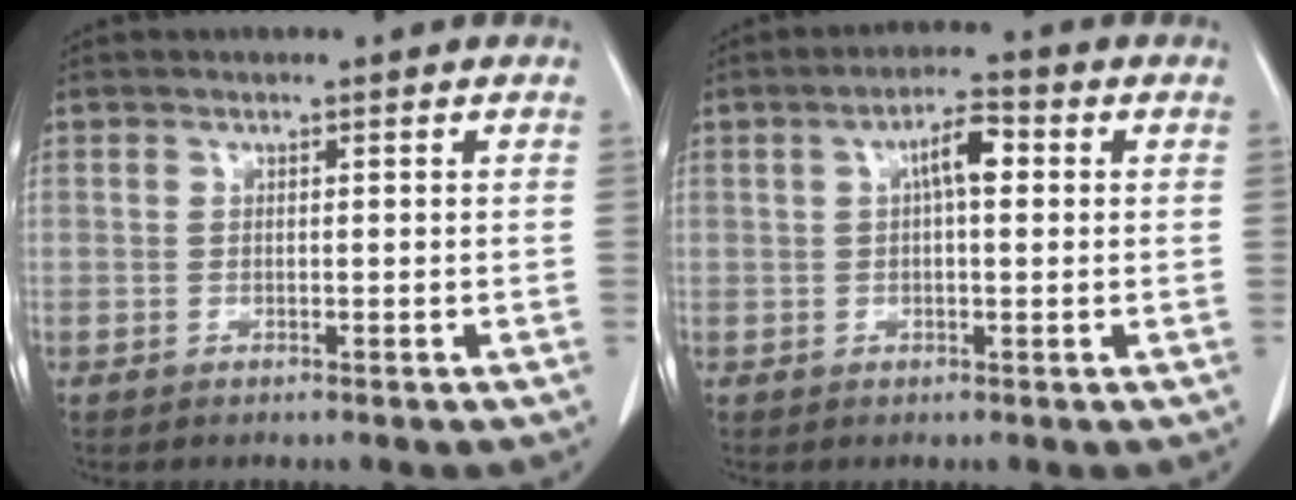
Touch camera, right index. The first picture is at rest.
{"total": 4.8, "force": [1.0, 1.3, 4.5], "torque": [-0.081, 0.014, 0.015]}